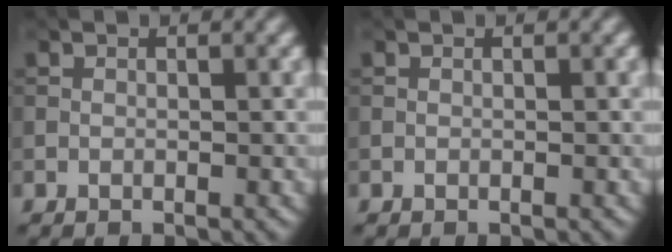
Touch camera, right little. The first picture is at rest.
{"total": 0.0}